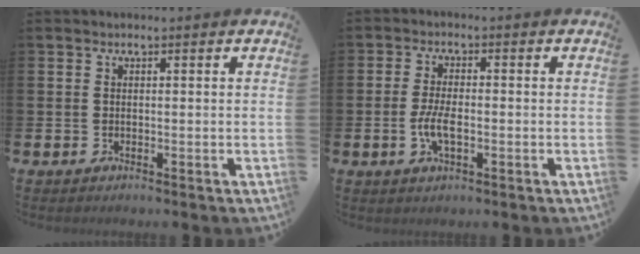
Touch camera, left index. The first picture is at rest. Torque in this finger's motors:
{"motor_torque": [0.59, 0.22, 0.17, 0.16]}